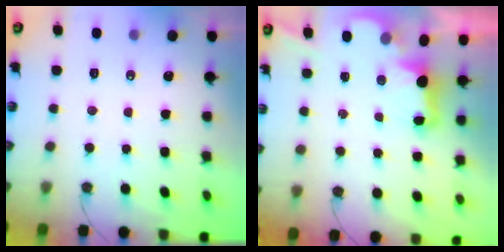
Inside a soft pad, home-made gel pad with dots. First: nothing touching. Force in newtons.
{"total": 2.7, "press": 2.7, "slide": 0.6}